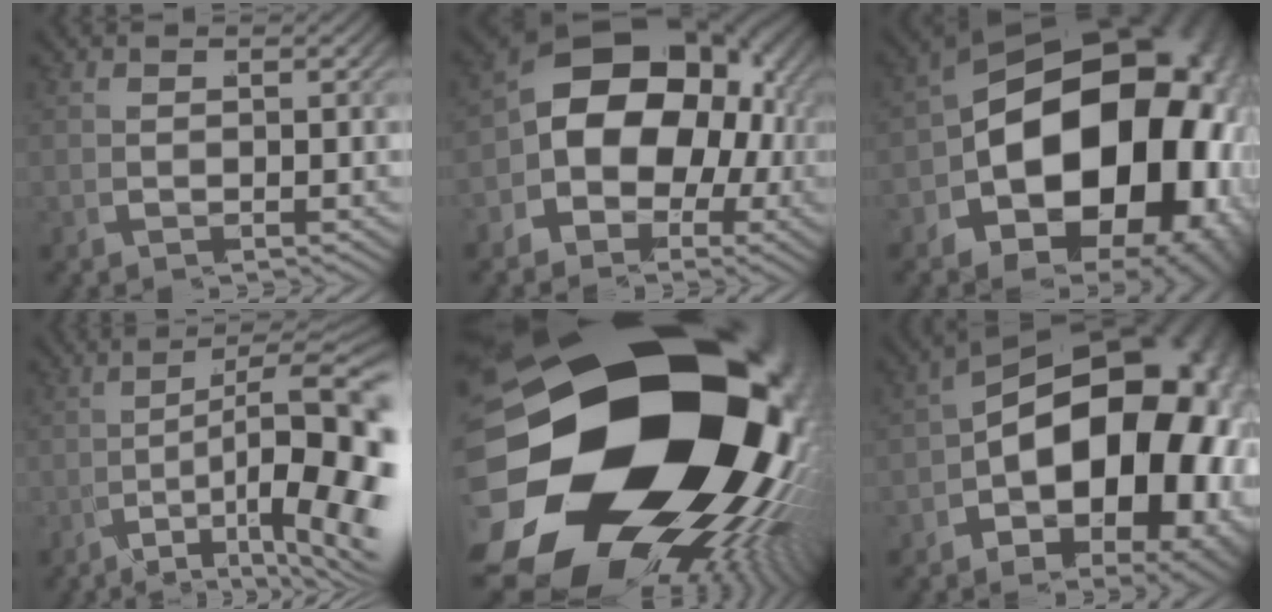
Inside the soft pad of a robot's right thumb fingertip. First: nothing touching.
{"total": 14.8, "force": [1.1, 10.8, 10.1], "torque": [-0.184, -0.010, 0.018]}
{"total": 28.1, "force": [-1.1, 18.9, 20.8], "torque": [-0.317, -0.070, 0.005]}
{"total": 11.8, "force": [-3.0, 5.9, 9.7], "torque": [-0.162, -0.041, -0.023]}
{"total": 43.3, "force": [-2.4, 28.4, 32.6], "torque": [-0.498, -0.066, -0.020]}
{"total": 22.8, "force": [0.0, 15.0, 17.2], "torque": [-0.257, -0.039, 0.009]}